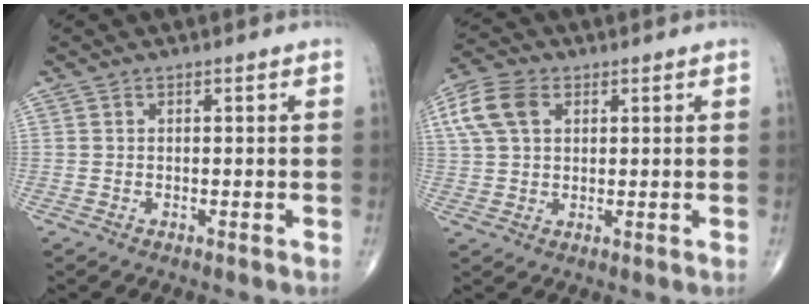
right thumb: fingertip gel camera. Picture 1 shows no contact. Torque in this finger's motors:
{"motor_torque": [0.00, 0.23, 0.42, 0.09, 0.15]}